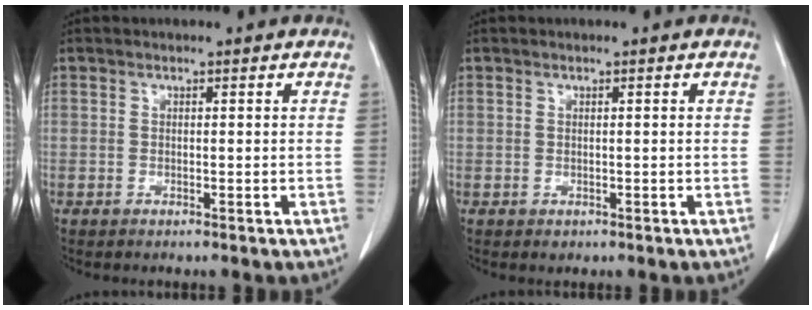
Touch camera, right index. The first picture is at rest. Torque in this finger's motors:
{"motor_torque": [-0.04, -0.01, -0.10, -0.04]}